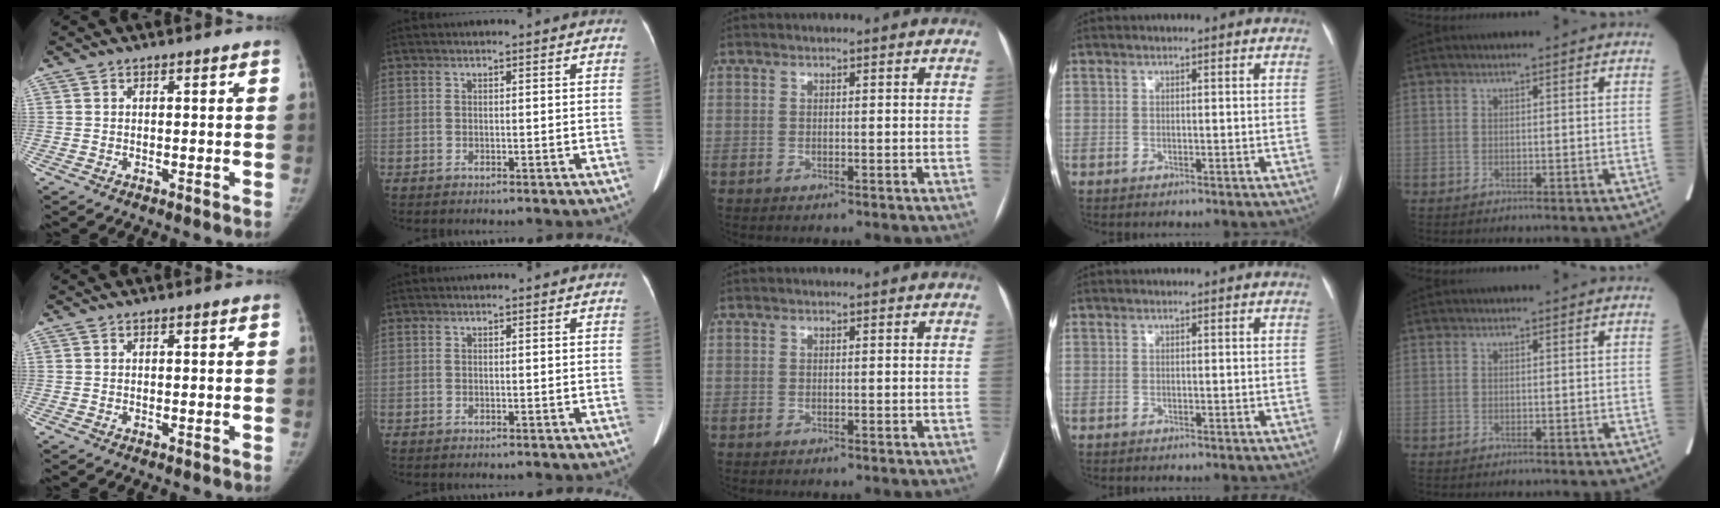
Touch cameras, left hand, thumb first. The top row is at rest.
{}